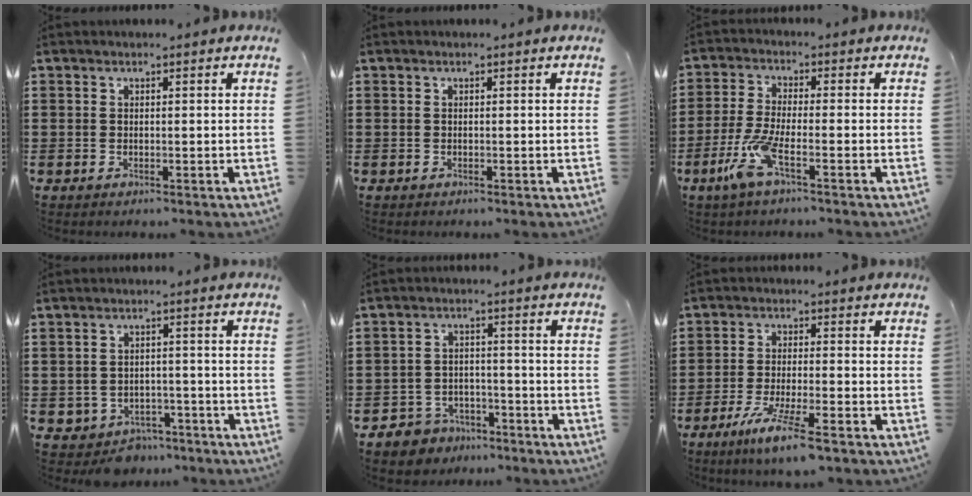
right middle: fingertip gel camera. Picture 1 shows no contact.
{"total": 0.0}
{"total": 6.8, "force": [-3.3, 1.1, 5.8], "torque": [-0.142, -0.018, -0.067]}
{"total": 3.4, "force": [-3.0, 1.6, 0.2], "torque": [-0.013, 0.004, -0.064]}
{"total": 4.3, "force": [-4.0, 1.7, 0.1], "torque": [-0.020, 0.007, -0.086]}
{"total": 6.9, "force": [-5.0, 0.4, 4.8], "torque": [-0.100, -0.014, -0.094]}